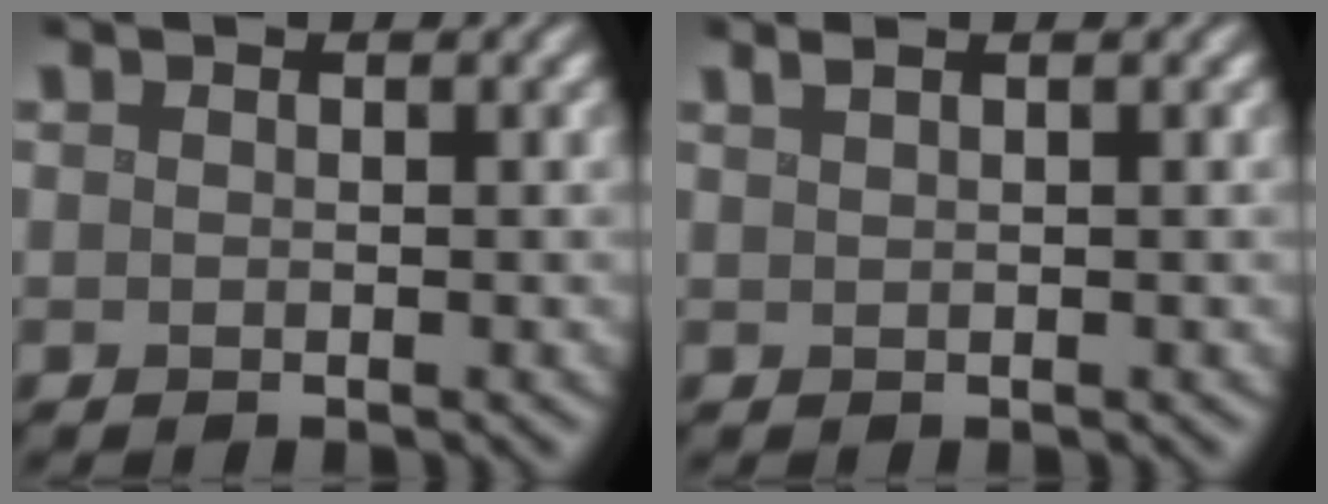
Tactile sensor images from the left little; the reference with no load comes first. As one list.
[{"total": 1.6, "force": [1.0, 0.6, 1.1], "torque": [-0.008, 0.001, 0.007]}]